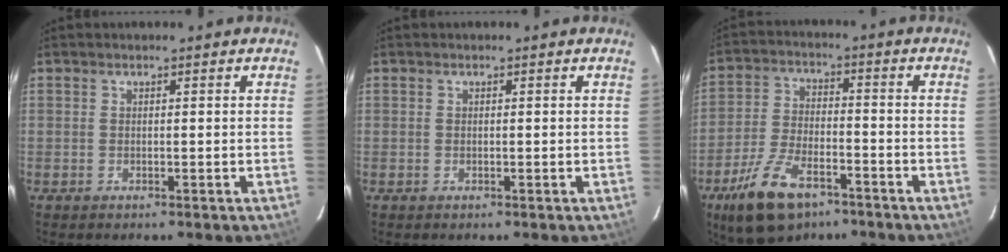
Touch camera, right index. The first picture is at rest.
{"total": 0.0}
{"total": 16.4, "force": [-10.1, 7.6, 10.4], "torque": [-0.224, -0.009, -0.183]}